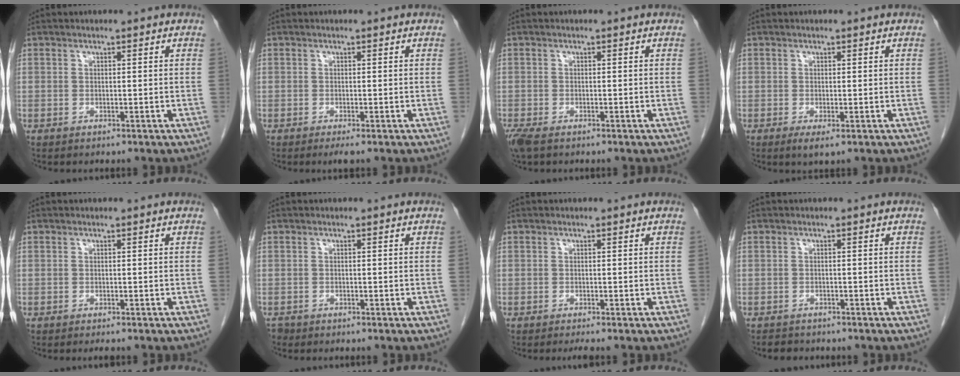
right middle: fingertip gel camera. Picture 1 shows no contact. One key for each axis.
{"total": 1.1, "fx": -0.7, "fy": -0.2, "fz": 0.8, "tx": -0.019, "ty": -0.007, "tz": -0.011}
{"total": 3.3, "fx": -2.2, "fy": 1.2, "fz": 2.0, "tx": -0.052, "ty": -0.013, "tz": -0.040}
{"total": 1.7, "fx": -0.6, "fy": 0.2, "fz": 1.6, "tx": -0.029, "ty": -0.008, "tz": -0.006}
{"total": 0.7, "fx": -0.6, "fy": 0.0, "fz": 0.3, "tx": -0.010, "ty": -0.005, "tz": -0.008}
{"total": 0.6, "fx": -0.5, "fy": 0.3, "fz": -0.1, "tx": -0.006, "ty": 0.000, "tz": -0.012}
{"total": 1.0, "fx": -0.8, "fy": -0.3, "fz": 0.5, "tx": -0.012, "ty": -0.003, "tz": -0.014}
{"total": 2.2, "fx": -1.9, "fy": 1.0, "fz": 0.3, "tx": -0.010, "ty": -0.002, "tz": -0.028}